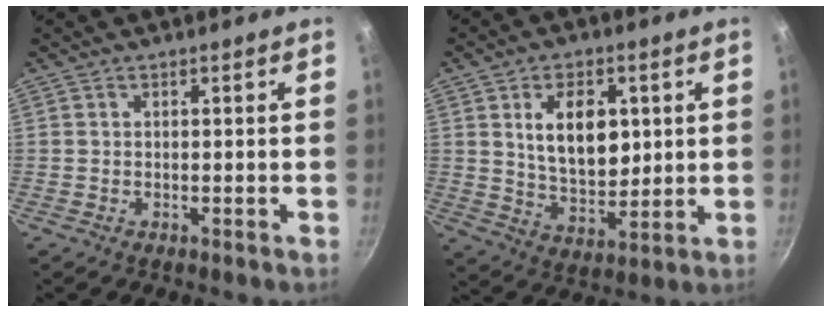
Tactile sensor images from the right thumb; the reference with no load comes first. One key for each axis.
{"total": 12.5, "fx": 3.0, "fy": 7.8, "fz": 9.2, "tx": -0.120, "ty": -0.021, "tz": 0.059}